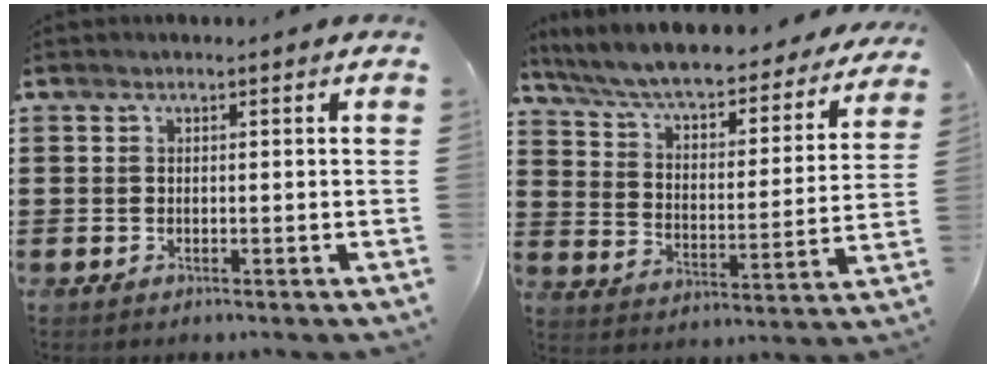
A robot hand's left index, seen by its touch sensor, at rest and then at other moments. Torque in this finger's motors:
{"motor_torque": [2.14, 0.00, 0.99, 0.21]}